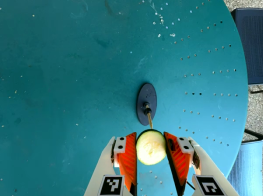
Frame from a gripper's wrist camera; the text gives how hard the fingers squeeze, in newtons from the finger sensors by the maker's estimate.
{"total": 13.1, "left": 13.8, "right": 12.3}